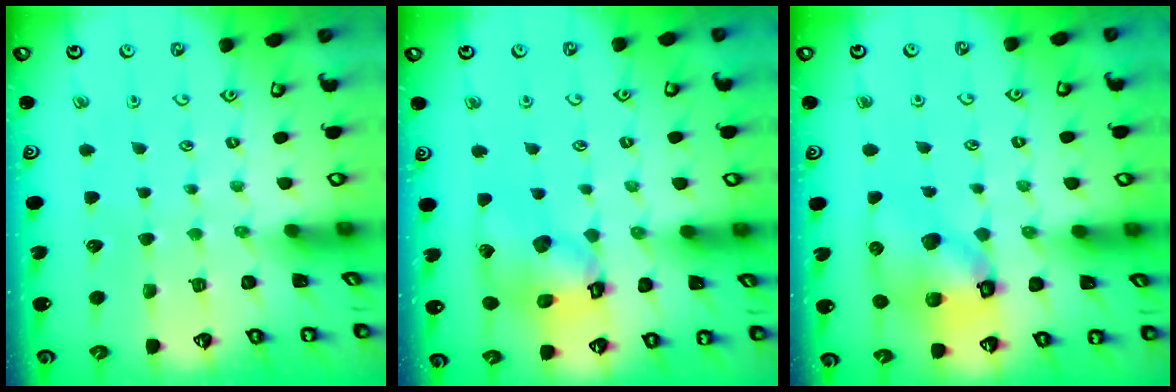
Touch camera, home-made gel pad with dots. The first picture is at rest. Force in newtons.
{"total": 15.1, "press": 15.0, "slide": 1.9}
{"total": 13.7, "press": 13.6, "slide": 2.1}